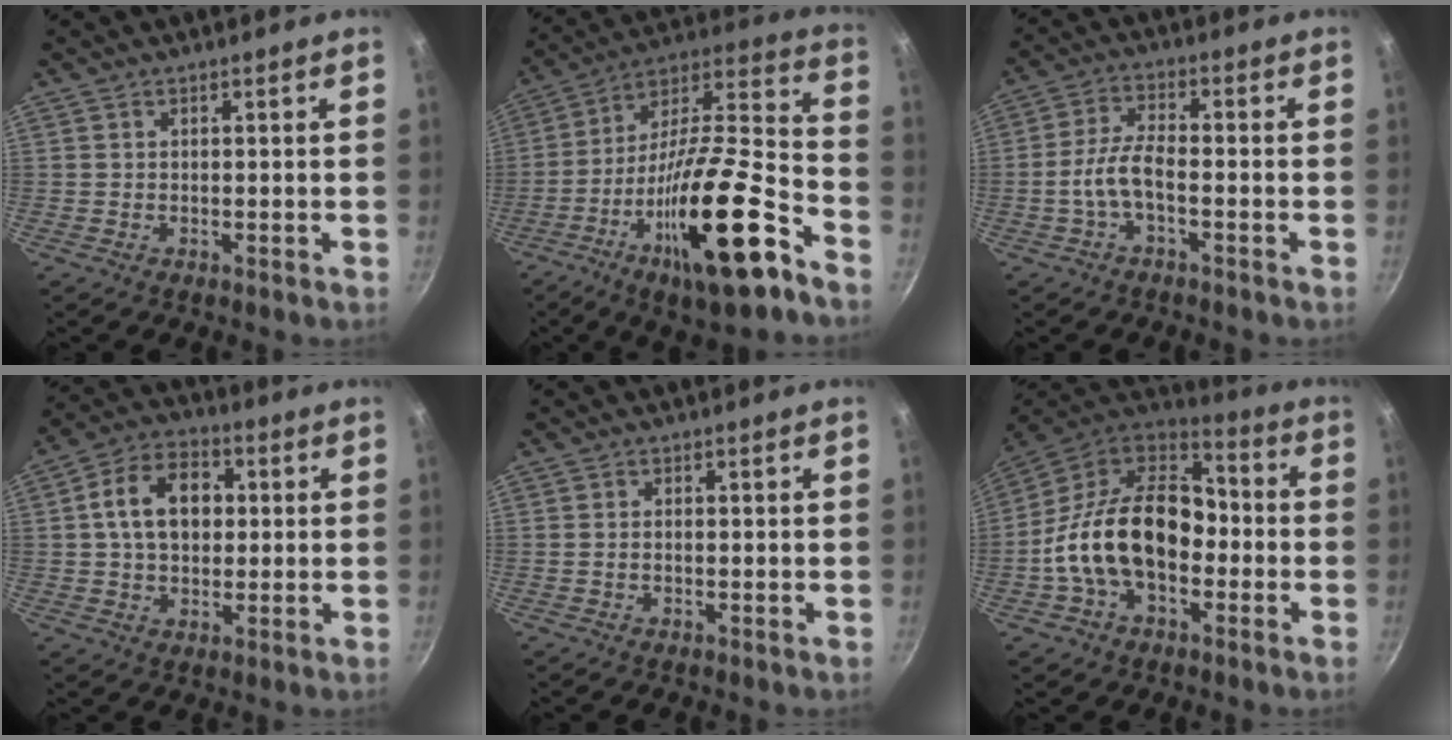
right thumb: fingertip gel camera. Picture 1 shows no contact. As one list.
[{"total": 26.7, "force": [-12.8, 7.7, 22.2], "torque": [-0.336, 0.059, -0.221]}, {"total": 6.1, "force": [-2.2, 2.4, 5.1], "torque": [-0.110, 0.027, -0.051]}, {"total": 12.2, "force": [1.7, 8.7, 8.4], "torque": [-0.110, 0.019, 0.016]}, {"total": 0.8, "force": [-0.2, 0.5, 0.6], "torque": [-0.012, 0.004, -0.003]}, {"total": 22.0, "force": [-3.5, 14.4, 16.2], "torque": [-0.257, 0.054, -0.077]}]